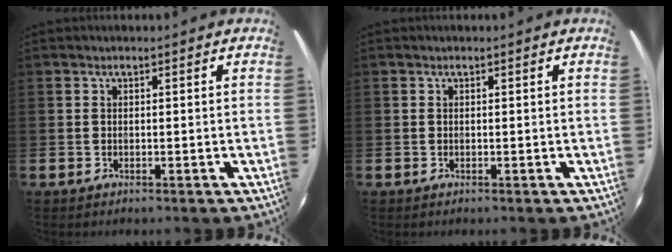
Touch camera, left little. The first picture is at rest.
{"total": 0.0}